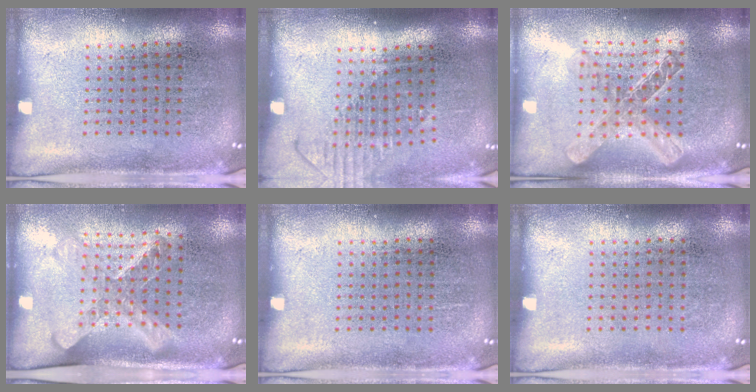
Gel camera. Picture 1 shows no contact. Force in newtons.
{"total": 1.5, "press": 1.1, "slide": 0.9}
{"total": 2.1, "press": 1.7, "slide": 1.1}
{"total": 1.6, "press": 1.3, "slide": 1.0}
{"total": 0.0}
{"total": 0.0}